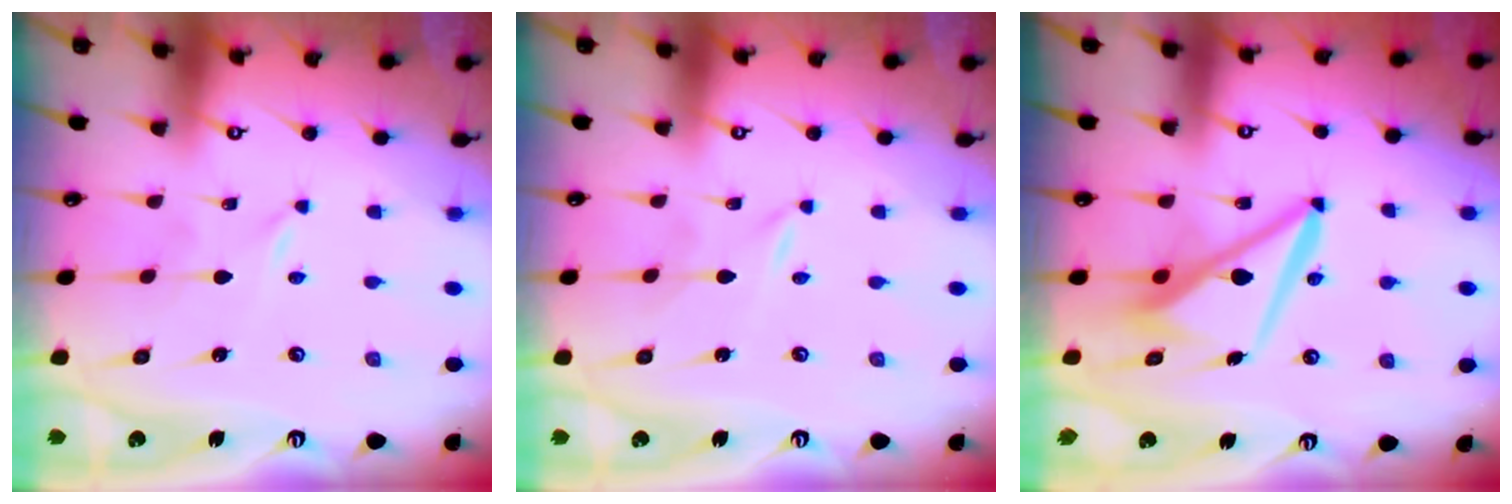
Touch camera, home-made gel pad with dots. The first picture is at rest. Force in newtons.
{"total": 0.0}
{"total": 10.2, "press": 10.0, "slide": 1.6}